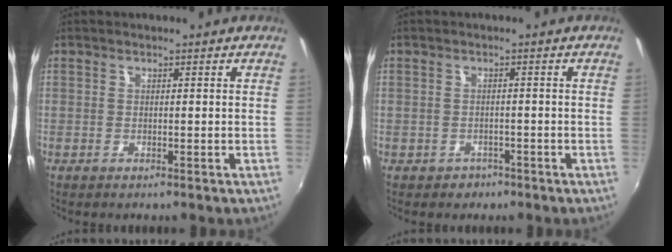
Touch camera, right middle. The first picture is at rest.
{"total": 2.4, "force": [-1.4, 1.9, 0.3], "torque": [-0.013, 0.000, -0.018]}